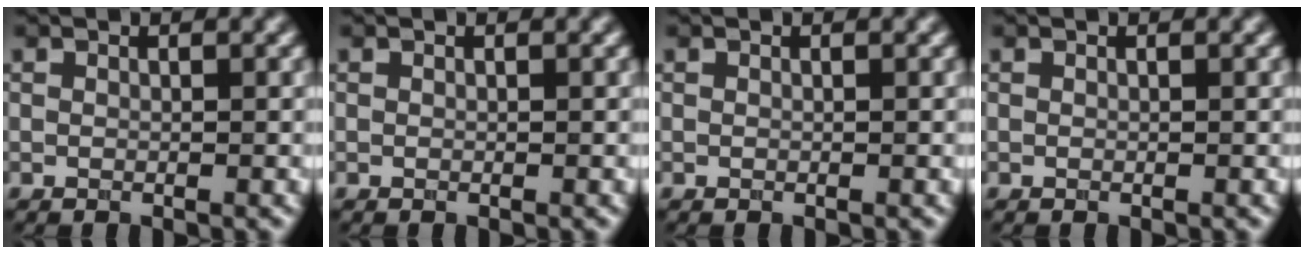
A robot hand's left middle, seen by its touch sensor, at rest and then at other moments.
{"total": 0.0}
{"total": 0.0}
{"total": 0.0}